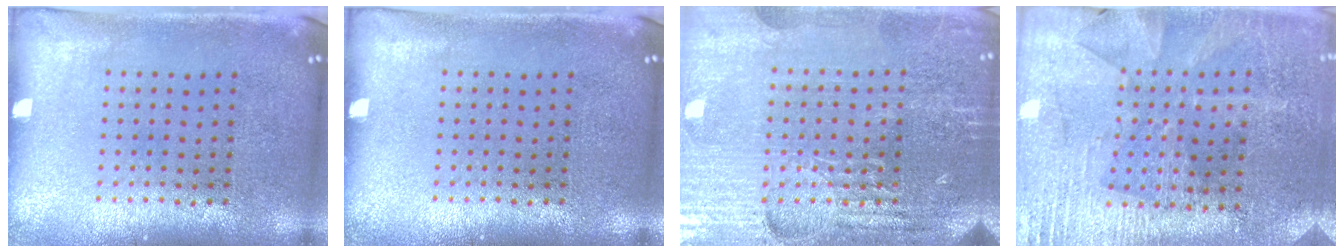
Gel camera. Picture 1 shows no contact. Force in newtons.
{"total": 0.0}
{"total": 4.9, "press": 4.6, "slide": 1.8}
{"total": 2.9, "press": 2.8, "slide": 0.5}